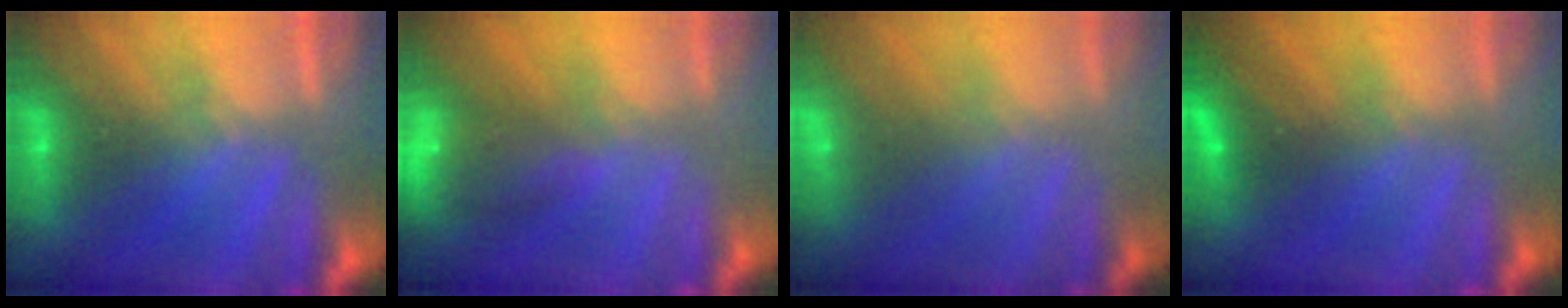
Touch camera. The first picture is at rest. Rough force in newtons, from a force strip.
{"total": 8.1}
{"total": 2.9}
{"total": 7.7}